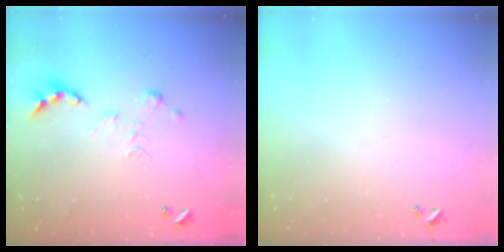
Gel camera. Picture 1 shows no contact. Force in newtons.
{"total": 0.0}